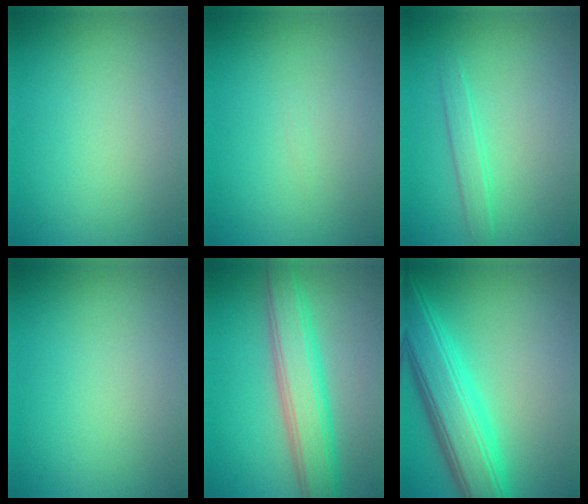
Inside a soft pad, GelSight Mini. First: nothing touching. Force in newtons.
{"total": 0.0}
{"total": 1.6, "press": 1.6, "slide": 0.1}
{"total": 0.0}
{"total": 5.9, "press": 5.9, "slide": 0.4}
{"total": 7.3, "press": 7.3, "slide": 0.3}